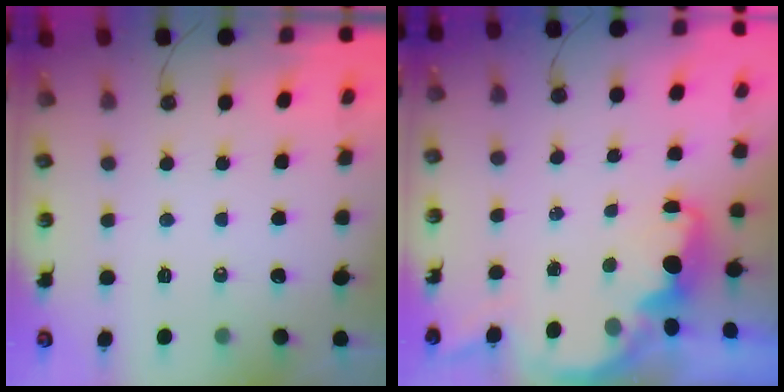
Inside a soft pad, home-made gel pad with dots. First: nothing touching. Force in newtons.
{"total": 2.4, "press": 2.3, "slide": 0.8}